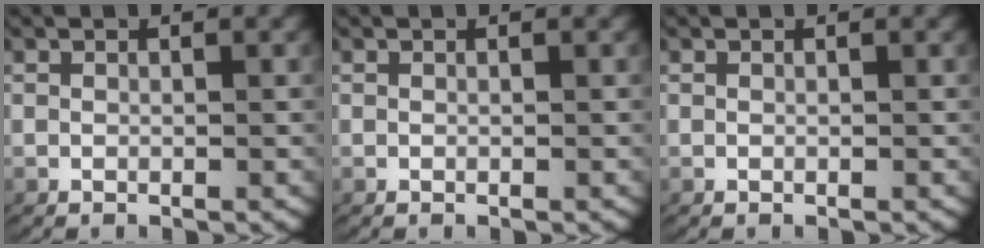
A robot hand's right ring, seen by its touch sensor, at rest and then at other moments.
{"total": 0.0}
{"total": 0.0}